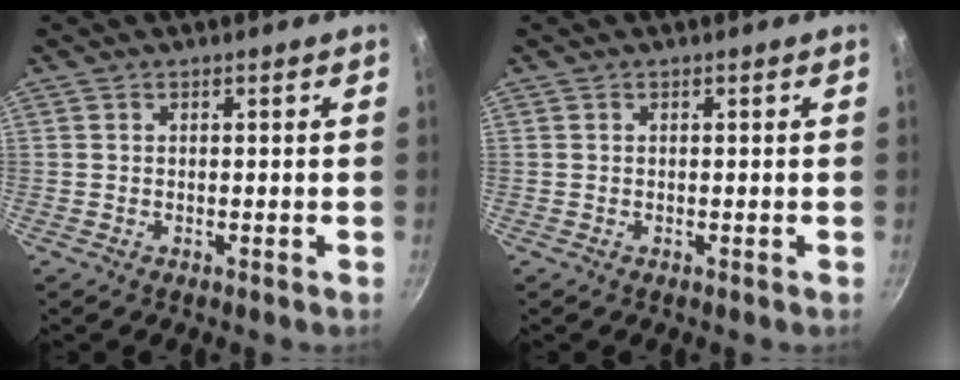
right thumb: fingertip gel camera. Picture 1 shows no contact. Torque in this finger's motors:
{"motor_torque": [-0.06, 0.06, -0.01, -0.01, 0.01]}